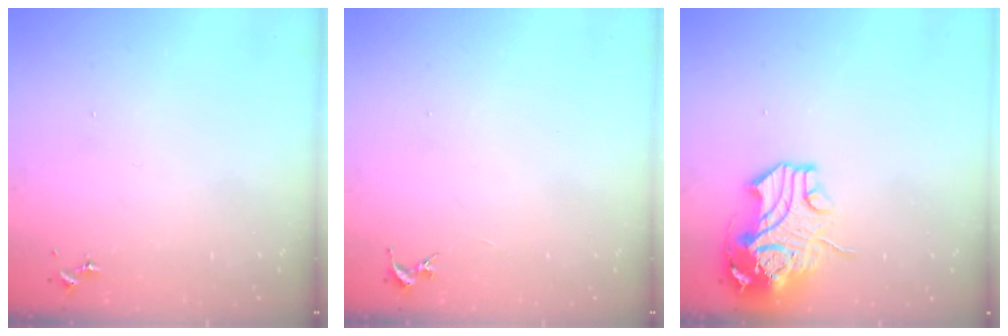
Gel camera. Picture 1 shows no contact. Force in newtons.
{"total": 0.0}
{"total": 12.6, "press": 12.5, "slide": 2.1}